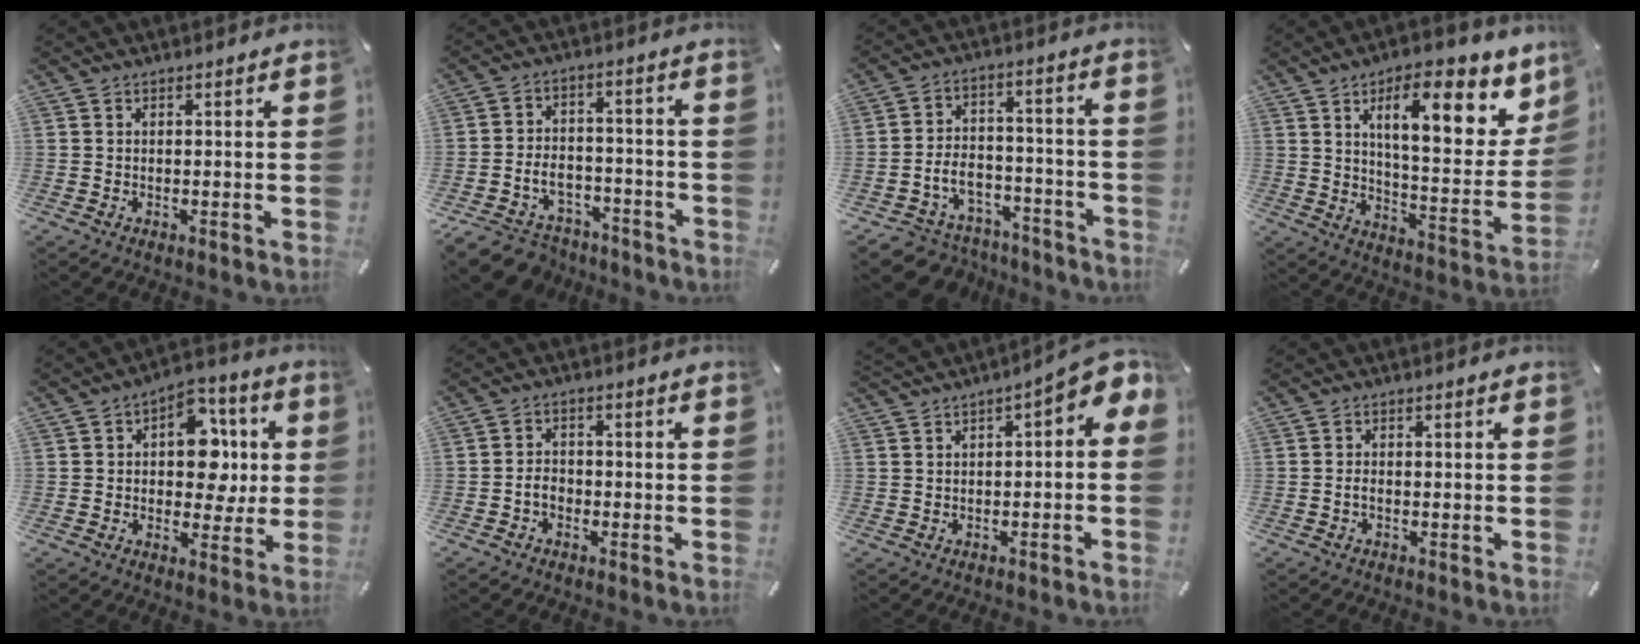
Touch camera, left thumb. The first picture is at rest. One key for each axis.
{"total": 8.6, "fx": -4.5, "fy": 6.6, "fz": 3.1, "tx": -0.074, "ty": 0.024, "tz": -0.079}
{"total": 8.5, "fx": -4.1, "fy": 6.9, "fz": 2.6, "tx": -0.062, "ty": 0.022, "tz": -0.071}
{"total": 18.5, "fx": 9.6, "fy": 7.4, "fz": 14.1, "tx": -0.200, "ty": -0.047, "tz": 0.150}
{"total": 12.4, "fx": 1.7, "fy": 9.1, "fz": 8.2, "tx": -0.110, "ty": -0.011, "tz": 0.033}
{"total": 3.5, "fx": -1.6, "fy": 2.6, "fz": 1.7, "tx": -0.033, "ty": 0.010, "tz": -0.029}
{"total": 5.1, "fx": 2.0, "fy": 2.3, "fz": 4.1, "tx": -0.058, "ty": -0.016, "tz": 0.028}
{"total": 1.2, "fx": -0.7, "fy": 0.6, "fz": 0.8, "tx": -0.020, "ty": 0.003, "tz": -0.014}